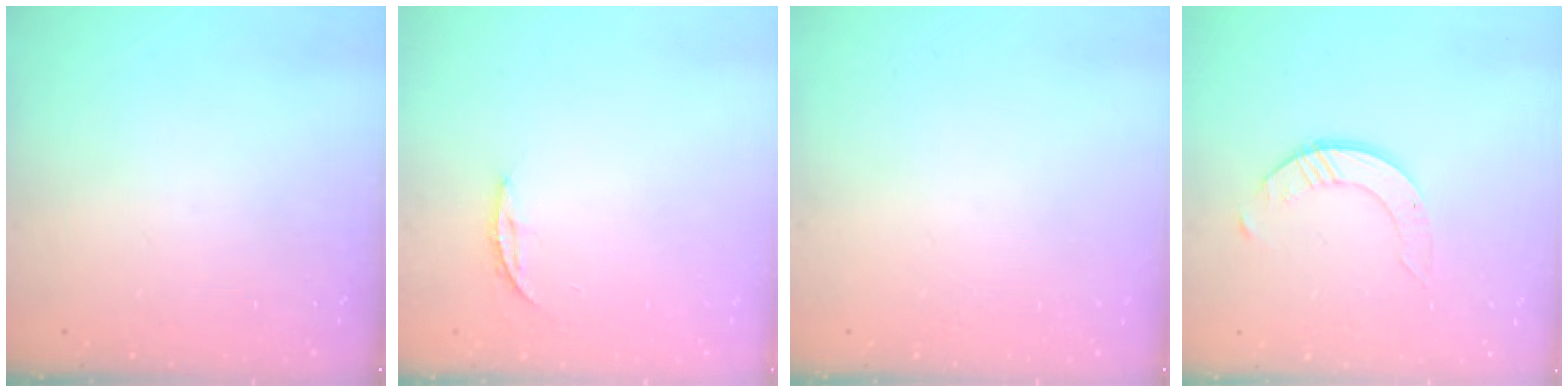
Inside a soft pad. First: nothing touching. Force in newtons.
{"total": 3.6, "press": 3.6, "slide": 0.3}
{"total": 0.0}
{"total": 2.5, "press": 2.5, "slide": 0.3}